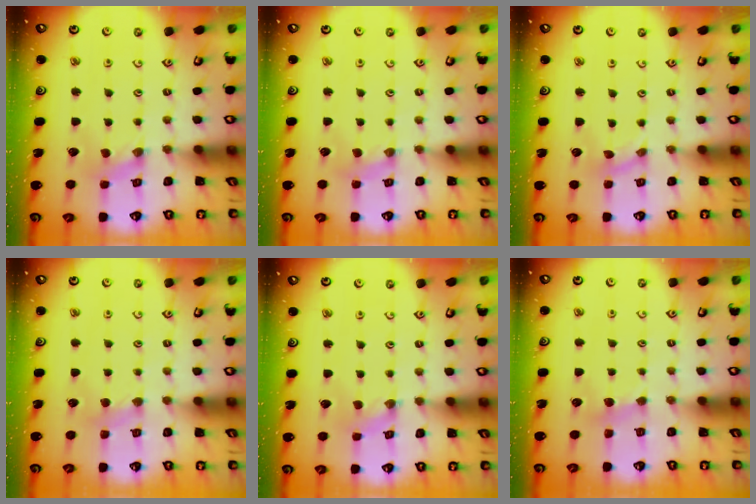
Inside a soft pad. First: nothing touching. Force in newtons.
{"total": 2.2, "press": 2.2, "slide": 0.4}
{"total": 0.0}
{"total": 2.8, "press": 2.8, "slide": 0.6}
{"total": 0.8, "press": 0.8, "slide": 0.2}
{"total": 2.9, "press": 2.9, "slide": 0.5}